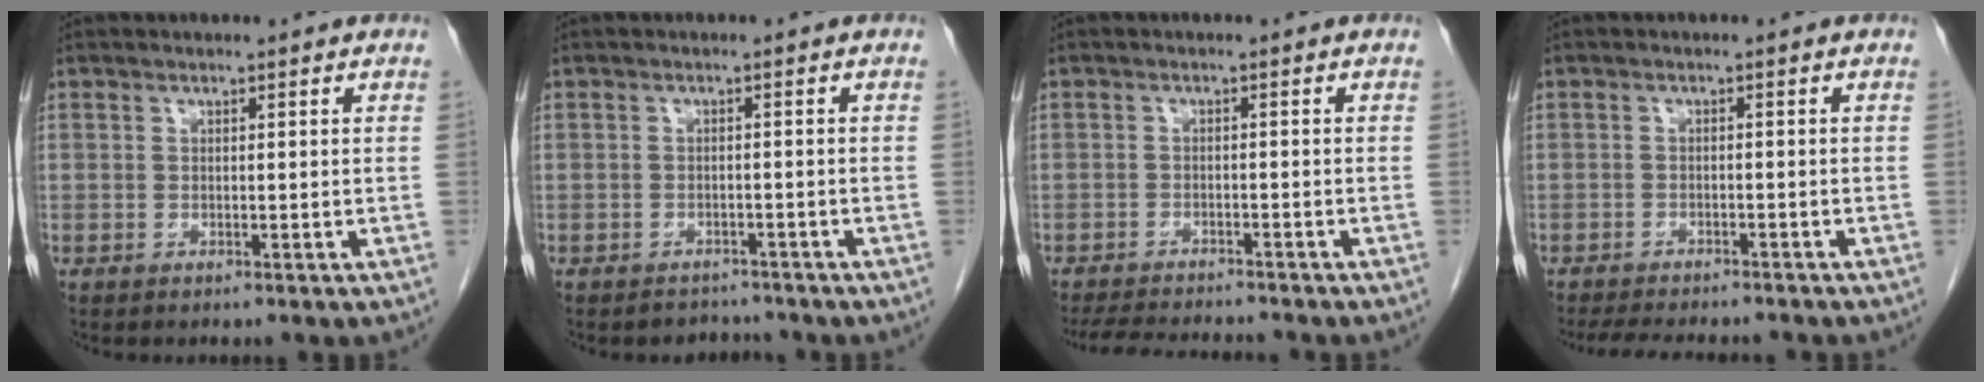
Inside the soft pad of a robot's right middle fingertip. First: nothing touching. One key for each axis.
{"total": 2.5, "fx": -2.2, "fy": 1.0, "fz": -0.5, "tx": 0.007, "ty": 0.000, "tz": -0.034}
{"total": 9.3, "fx": -8.7, "fy": 1.0, "fz": 3.2, "tx": -0.051, "ty": -0.008, "tz": -0.129}
{"total": 10.3, "fx": -9.2, "fy": 2.2, "fz": 4.0, "tx": -0.063, "ty": -0.008, "tz": -0.125}